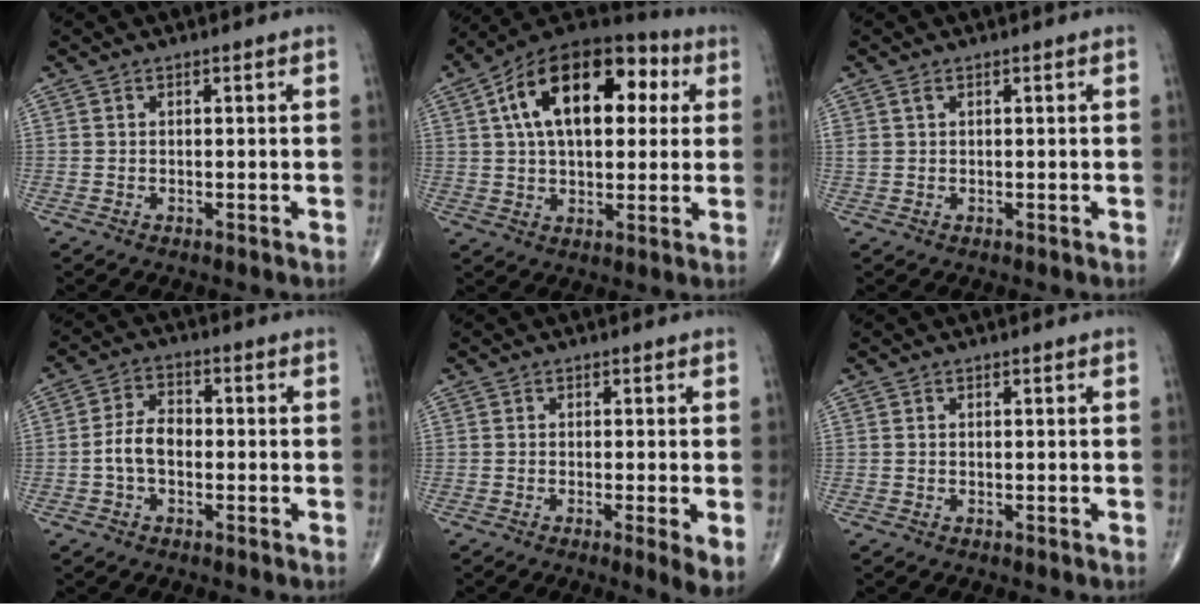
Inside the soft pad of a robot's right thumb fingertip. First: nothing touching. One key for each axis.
{"total": 21.5, "fx": 5.7, "fy": 12.0, "fz": 17.0, "tx": -0.246, "ty": 0.026, "tz": 0.079}
{"total": 1.1, "fx": 0.6, "fy": 0.6, "fz": 0.7, "tx": -0.017, "ty": 0.006, "tz": 0.015}
{"total": 5.8, "fx": -1.1, "fy": 3.6, "fz": 4.3, "tx": -0.076, "ty": 0.023, "tz": -0.029}
{"total": 3.8, "fx": -0.8, "fy": 0.4, "fz": 3.7, "tx": -0.065, "ty": -0.014, "tz": -0.018}
{"total": 0.0}